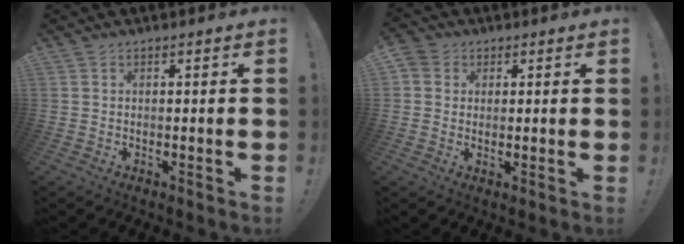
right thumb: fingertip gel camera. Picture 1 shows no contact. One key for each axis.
{"total": 3.7, "fx": 1.3, "fy": 3.2, "fz": 1.1, "tx": -0.013, "ty": -0.003, "tz": 0.025}